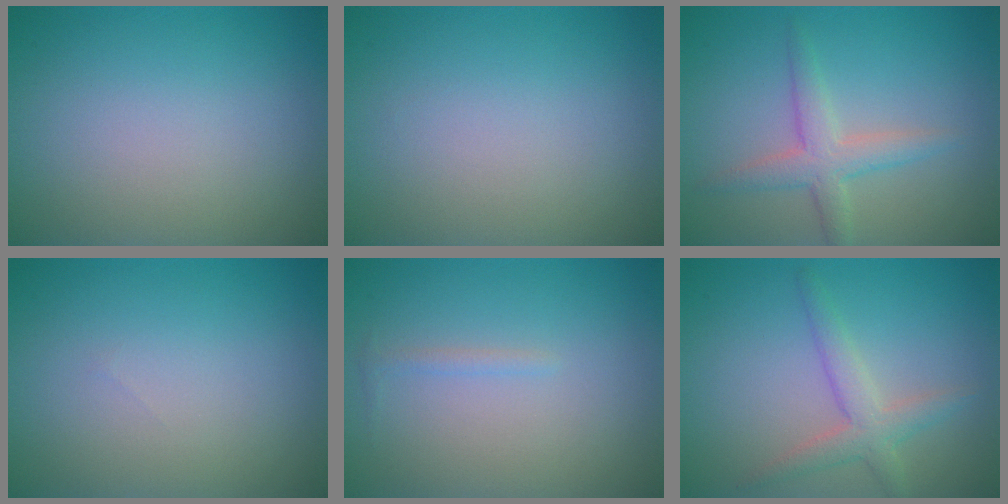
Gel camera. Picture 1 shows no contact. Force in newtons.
{"total": 0.0}
{"total": 2.9, "press": 2.9, "slide": 0.1}
{"total": 0.0}
{"total": 0.7, "press": 0.7, "slide": 0.0}
{"total": 2.8, "press": 2.7, "slide": 0.3}